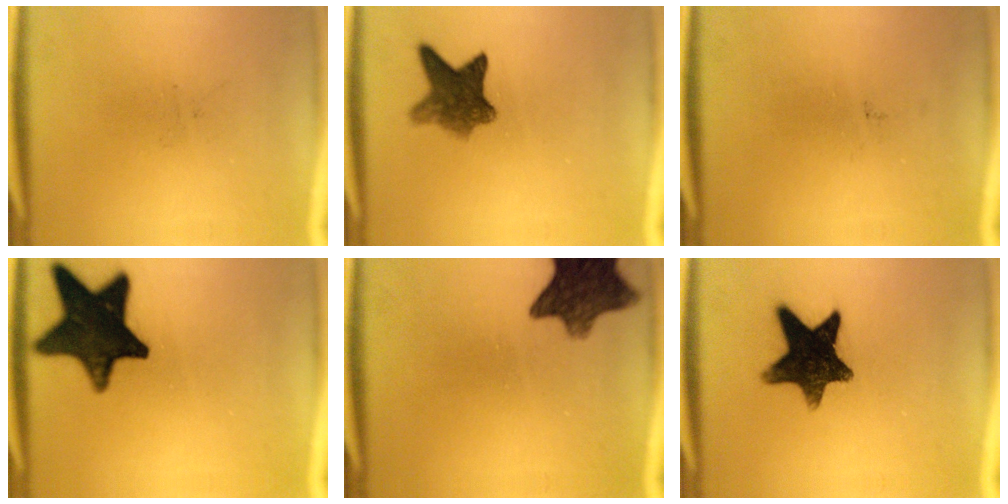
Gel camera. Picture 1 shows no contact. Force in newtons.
{"total": 7.1}
{"total": 0.0}
{"total": 17.0}
{"total": 11.0}
{"total": 12.9}